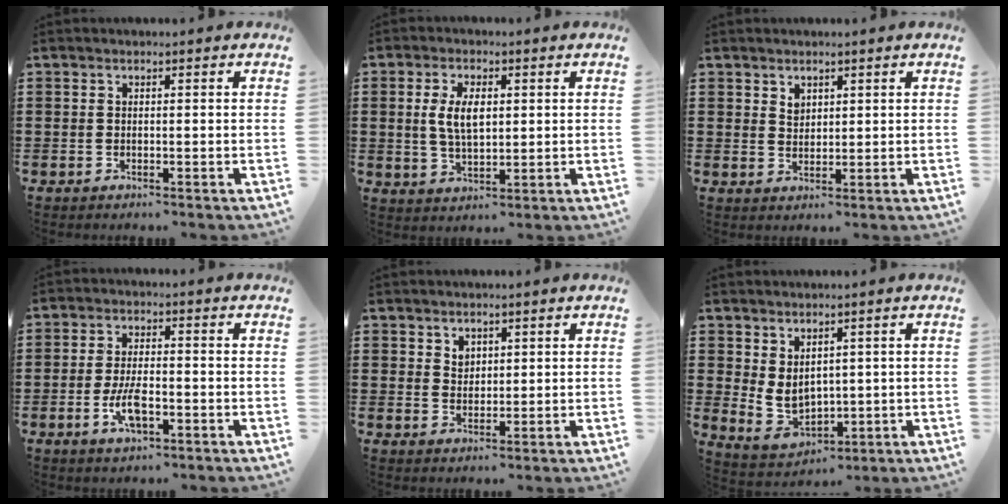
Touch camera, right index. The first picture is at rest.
{"total": 5.7, "force": [0.8, 2.8, 4.9], "torque": [-0.093, 0.007, 0.010]}
{"total": 1.7, "force": [1.3, 1.1, 0.3], "torque": [-0.008, 0.003, 0.025]}
{"total": 5.5, "force": [-1.9, 2.2, 4.7], "torque": [-0.105, -0.001, -0.041]}
{"total": 1.9, "force": [1.4, 1.3, 0.3], "torque": [-0.010, 0.005, 0.026]}
{"total": 5.1, "force": [1.3, 4.0, 2.9], "torque": [-0.078, -0.003, 0.021]}